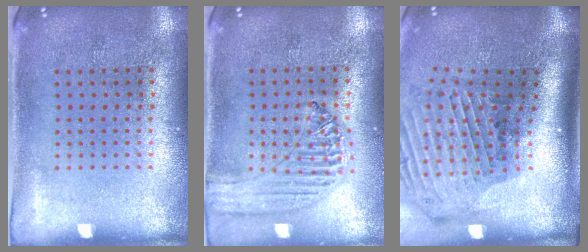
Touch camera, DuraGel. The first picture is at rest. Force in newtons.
{"total": 1.3, "press": 1.3, "slide": 0.1}
{"total": 2.9, "press": 2.1, "slide": 1.9}